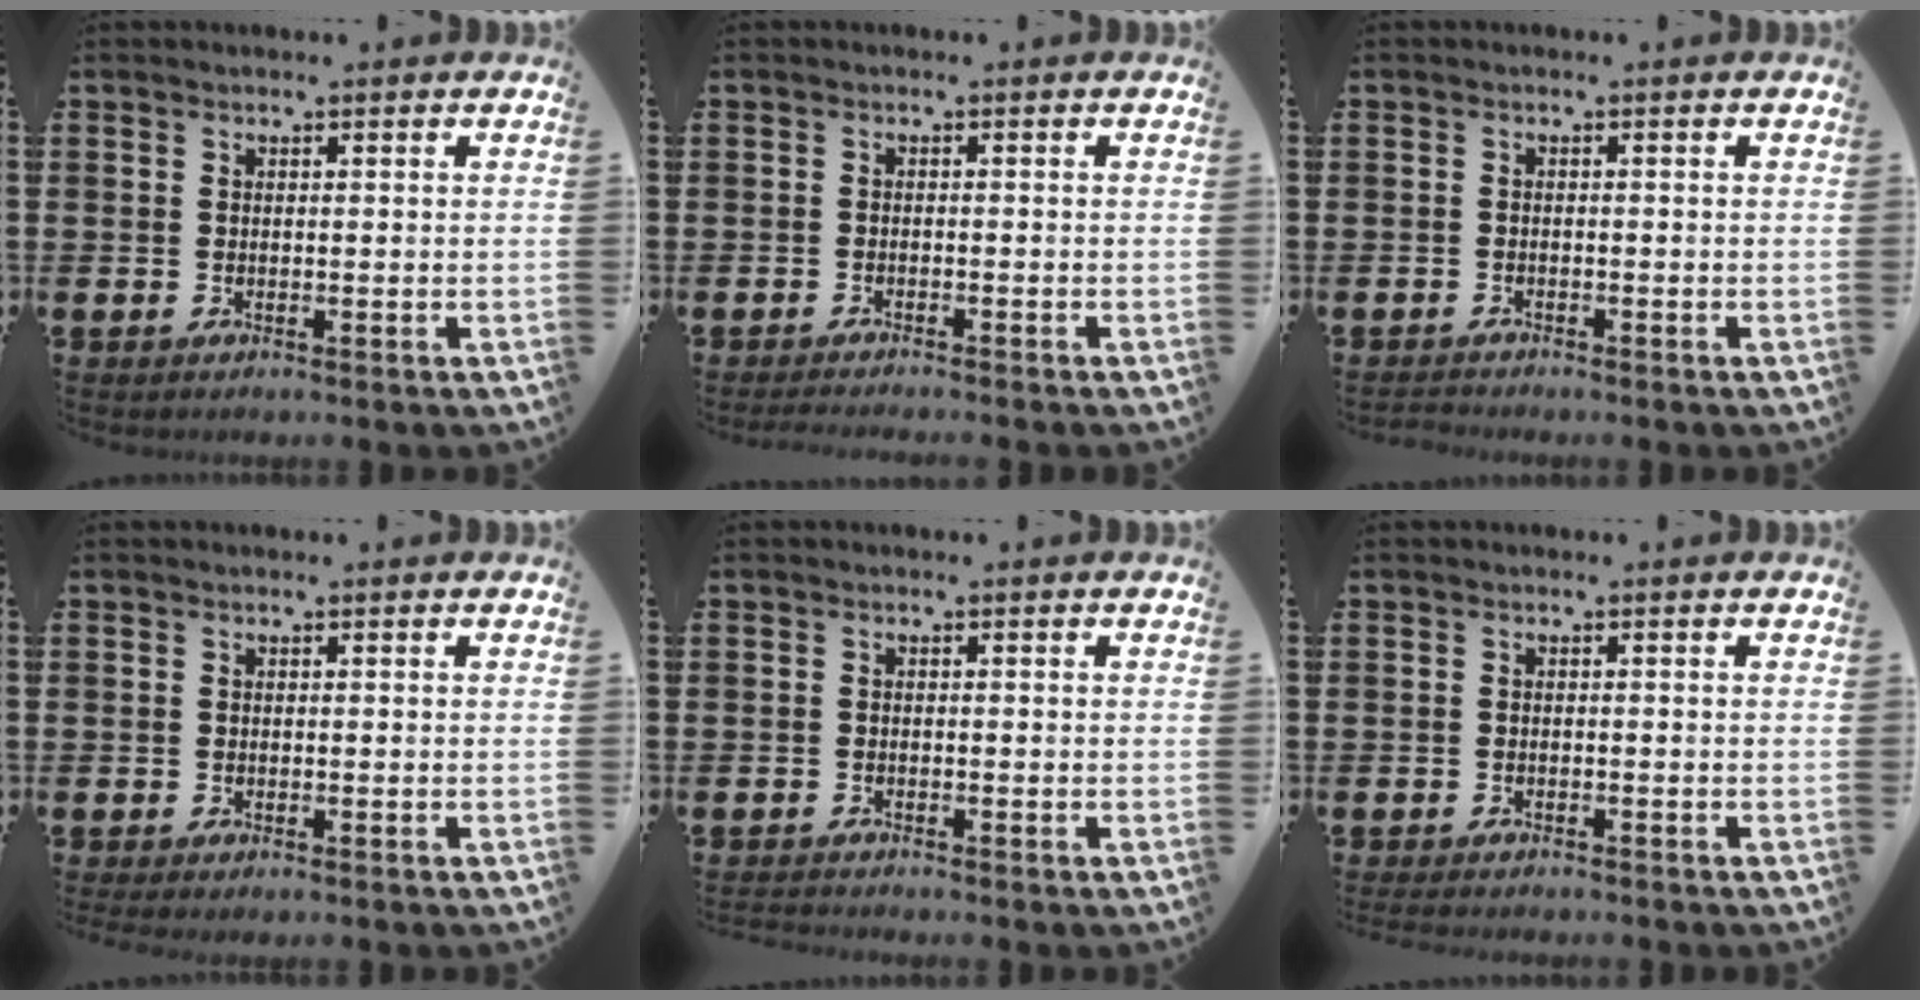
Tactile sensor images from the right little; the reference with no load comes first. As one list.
[{"total": 1.0, "force": [-1.0, -0.2, 0.2], "torque": [-0.003, -0.001, -0.019]}, {"total": 0.8, "force": [-0.8, 0.0, 0.0], "torque": [-0.002, -0.002, -0.016]}, {"total": 0.0}, {"total": 0.7, "force": [-0.7, -0.1, 0.1], "torque": [-0.002, -0.003, -0.013]}, {"total": 0.9, "force": [-0.9, 0.1, 0.2], "torque": [-0.005, -0.002, -0.017]}]